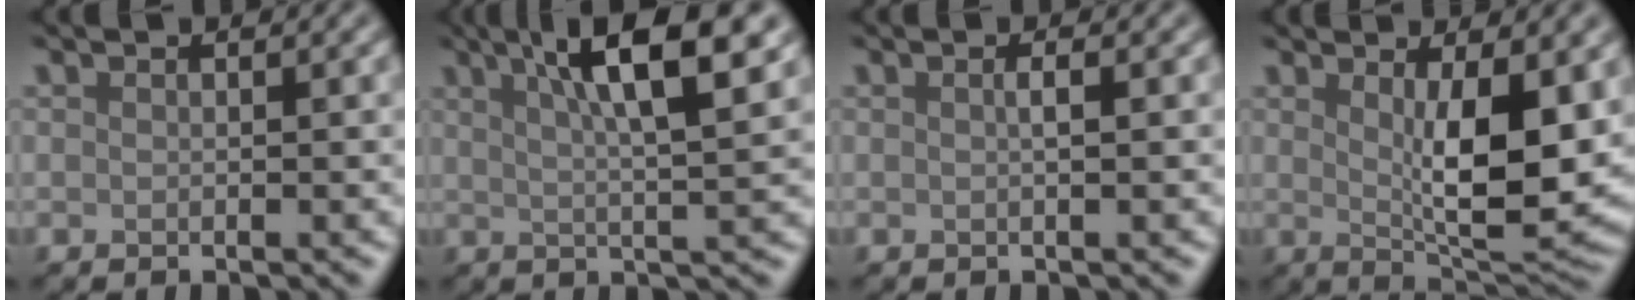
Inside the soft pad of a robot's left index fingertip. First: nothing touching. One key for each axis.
{"total": 8.4, "fx": 3.8, "fy": 1.8, "fz": 7.2, "tx": -0.089, "ty": 0.016, "tz": 0.052}
{"total": 1.1, "fx": 0.1, "fy": 0.3, "fz": 1.1, "tx": -0.015, "ty": 0.004, "tz": -0.002}
{"total": 7.3, "fx": 1.1, "fy": 2.1, "fz": 6.9, "tx": -0.109, "ty": -0.016, "tz": 0.028}